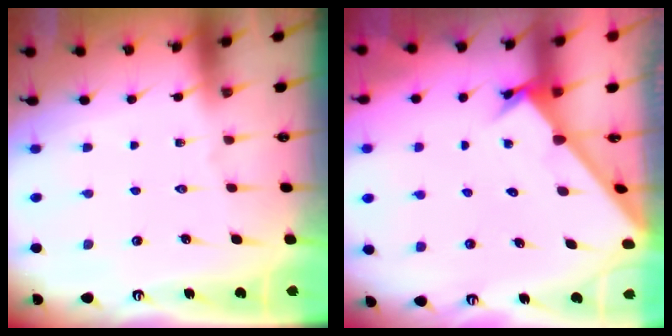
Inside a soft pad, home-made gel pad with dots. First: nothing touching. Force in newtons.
{"total": 2.3, "press": 2.3, "slide": 0.0}